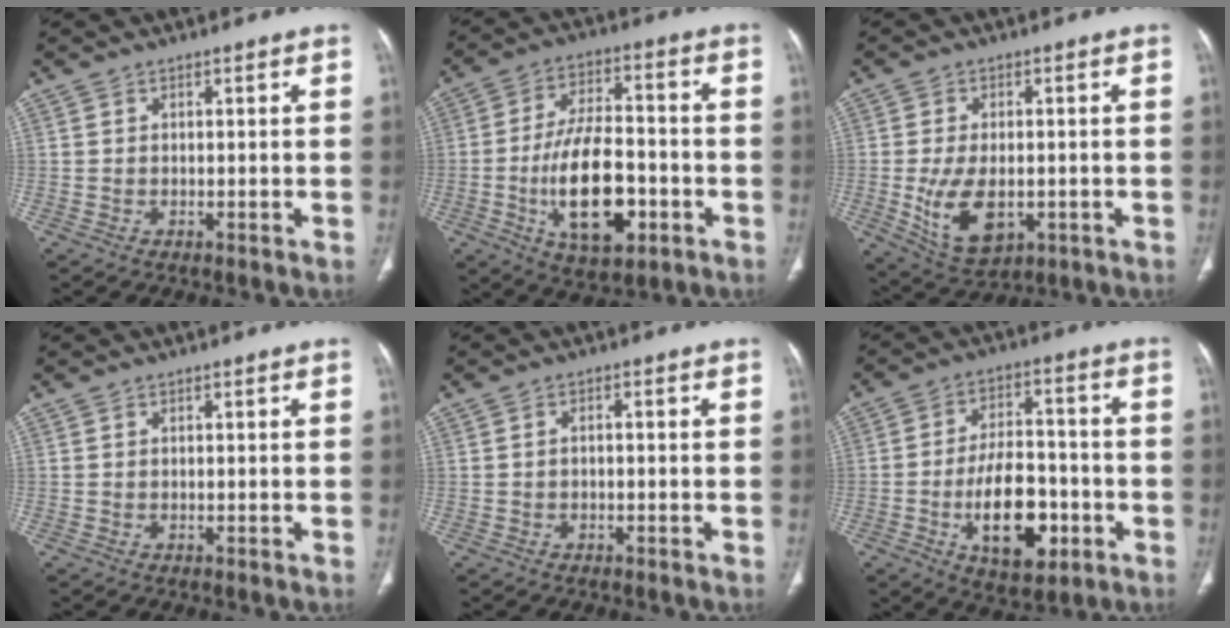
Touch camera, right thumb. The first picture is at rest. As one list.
[{"total": 17.0, "force": [-4.8, 8.3, 14.0], "torque": [-0.228, 0.020, -0.071]}, {"total": 10.6, "force": [-2.0, 6.1, 8.4], "torque": [-0.147, -0.007, -0.017]}, {"total": 0.0}, {"total": 1.0, "force": [-0.3, 0.5, 0.8], "torque": [-0.016, 0.007, -0.007]}, {"total": 15.4, "force": [-4.9, 8.2, 12.0], "torque": [-0.167, 0.023, -0.073]}]